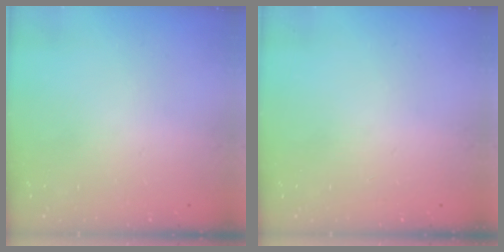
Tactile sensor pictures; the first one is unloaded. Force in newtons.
{"total": 0.0}